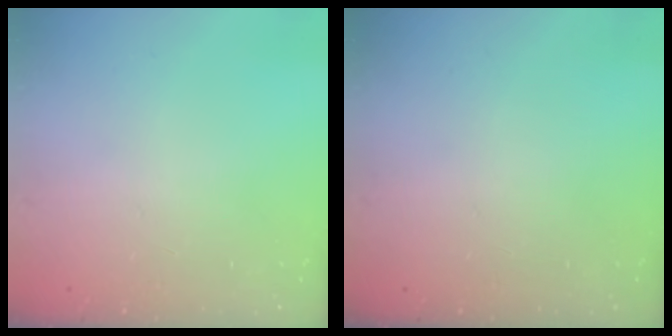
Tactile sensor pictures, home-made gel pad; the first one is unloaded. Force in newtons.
{"total": 0.0}